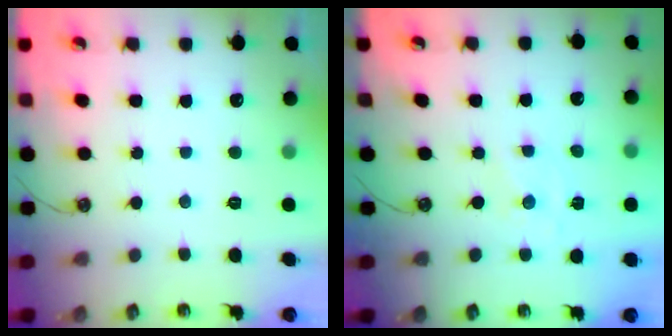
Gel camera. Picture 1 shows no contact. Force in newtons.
{"total": 0.0}